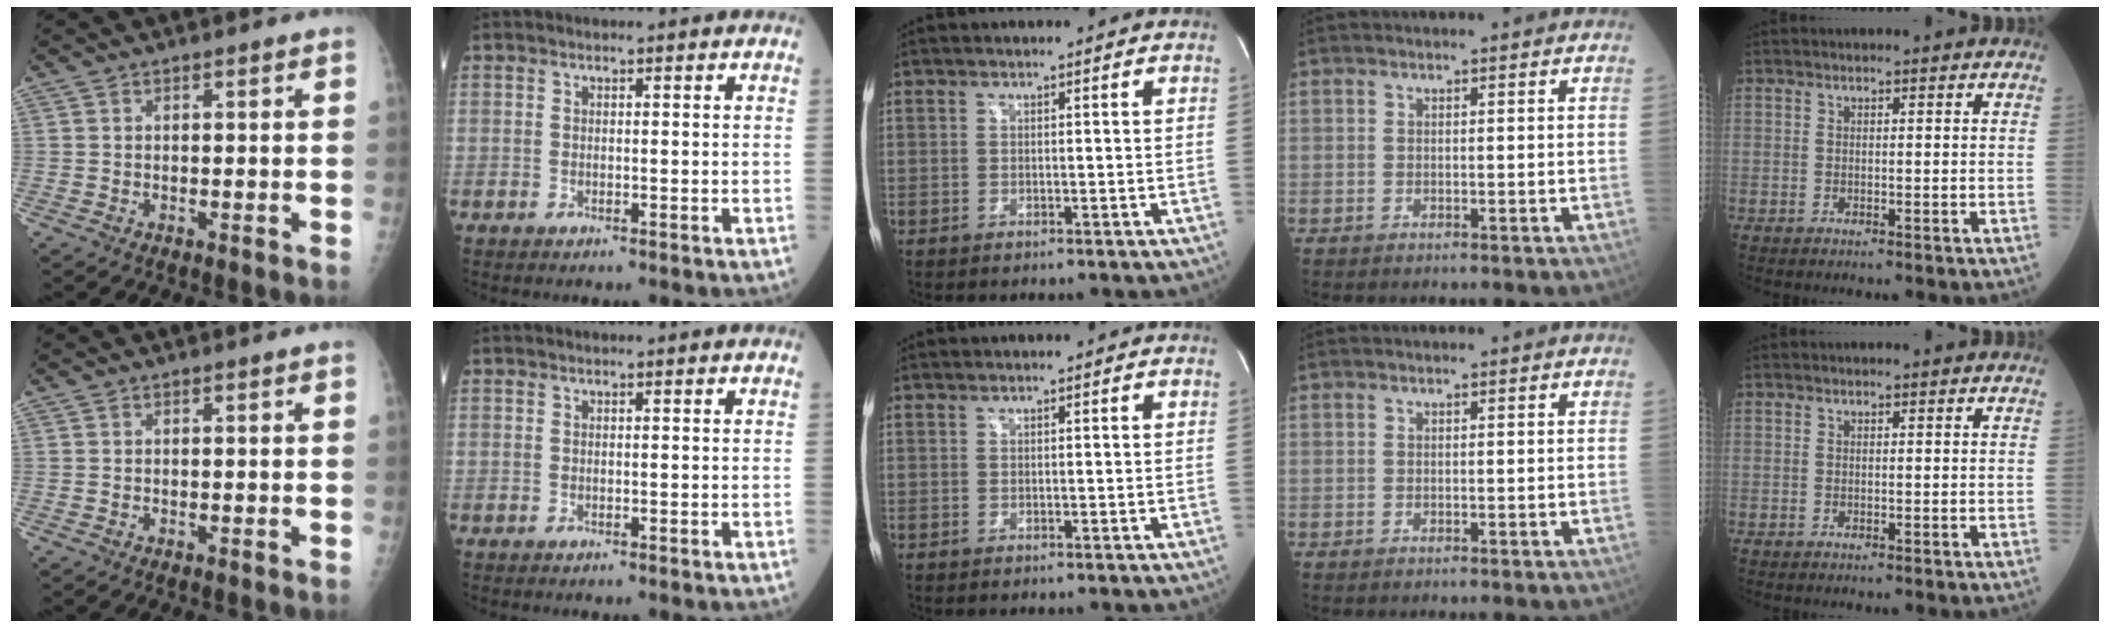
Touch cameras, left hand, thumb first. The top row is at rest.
{}